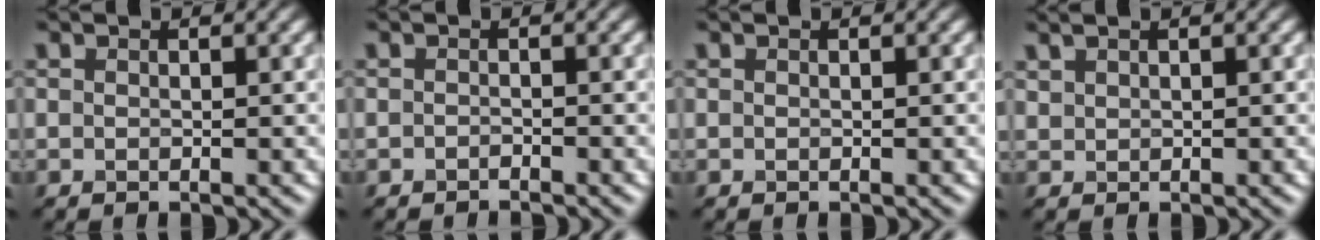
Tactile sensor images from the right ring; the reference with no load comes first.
{"total": 0.7, "force": [-0.6, 0.1, 0.1], "torque": [-0.002, 0.001, -0.012]}
{"total": 0.0}
{"total": 1.0, "force": [0.9, 0.3, 0.3], "torque": [-0.012, 0.003, 0.024]}